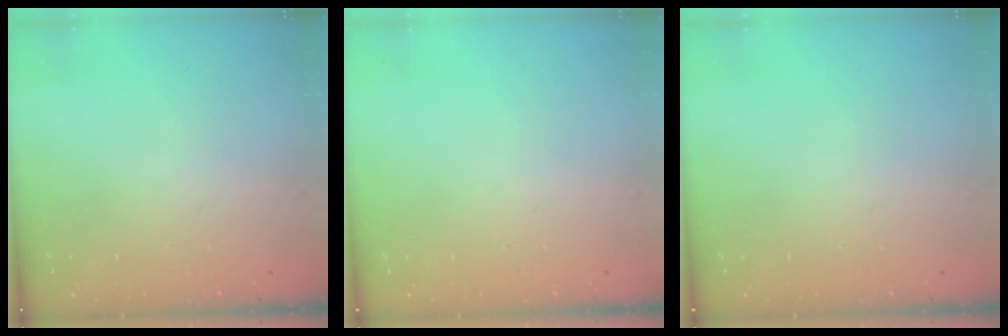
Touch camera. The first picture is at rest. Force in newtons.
{"total": 0.0}
{"total": 0.0}